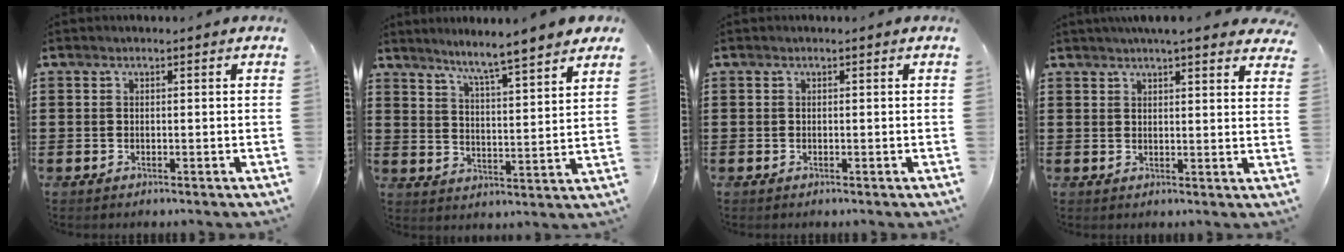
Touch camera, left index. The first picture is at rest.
{"total": 5.1, "force": [4.7, -1.1, 1.7], "torque": [-0.056, -0.041, 0.072]}
{"total": 0.0}
{"total": 4.3, "force": [3.9, 0.0, 1.9], "torque": [-0.047, -0.004, 0.071]}